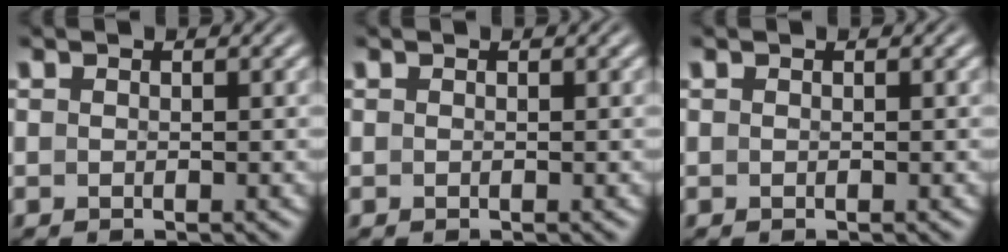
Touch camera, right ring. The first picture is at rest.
{"total": 0.0}
{"total": 0.0}